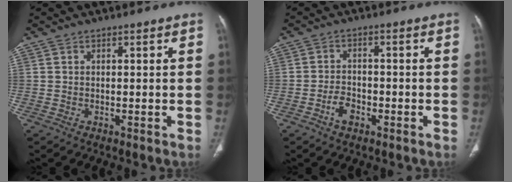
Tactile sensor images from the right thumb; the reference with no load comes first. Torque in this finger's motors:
{"motor_torque": [1.37, 0.53, 0.94, -0.52, 0.01]}